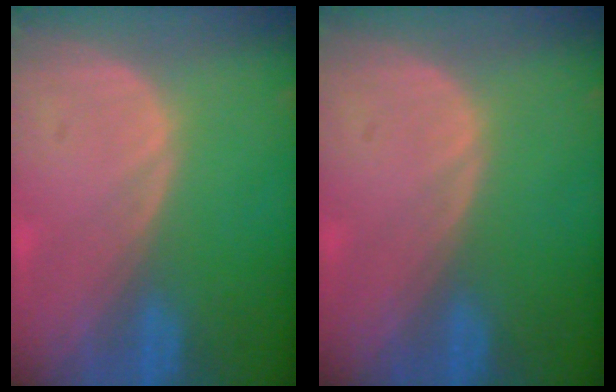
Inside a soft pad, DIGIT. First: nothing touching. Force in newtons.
{"total": 0.0}